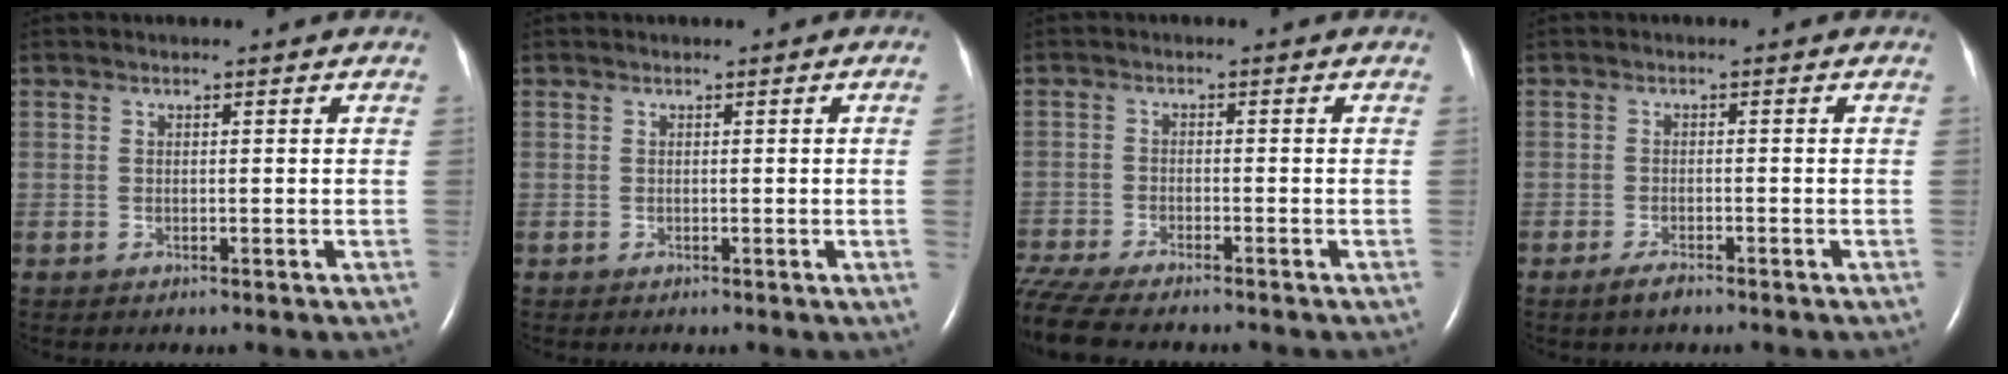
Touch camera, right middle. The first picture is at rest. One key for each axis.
{"total": 1.3, "fx": -0.1, "fy": -0.6, "fz": 1.2, "tx": -0.013, "ty": -0.001, "tz": -0.001}
{"total": 11.6, "fx": -9.9, "fy": 2.1, "fz": 5.6, "tx": -0.114, "ty": -0.016, "tz": -0.161}
{"total": 2.0, "fx": -1.6, "fy": 0.3, "fz": 1.2, "tx": -0.035, "ty": -0.006, "tz": -0.029}